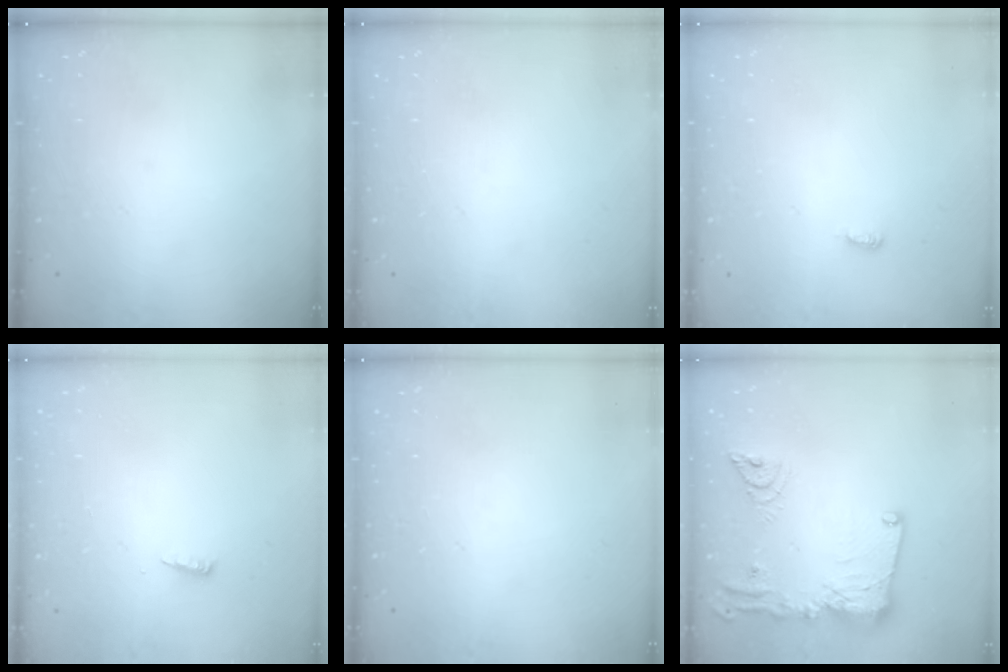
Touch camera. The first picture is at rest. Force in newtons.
{"total": 0.0}
{"total": 2.9, "press": 2.9, "slide": 0.3}
{"total": 3.5, "press": 3.4, "slide": 0.3}
{"total": 0.0}
{"total": 20.1, "press": 19.9, "slide": 2.3}